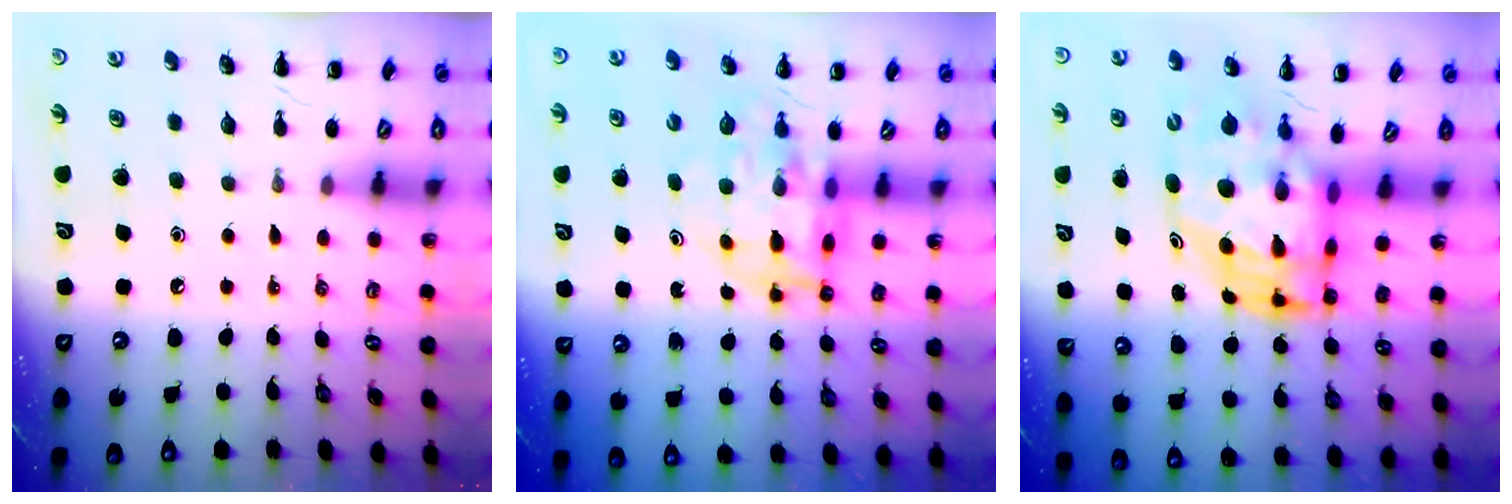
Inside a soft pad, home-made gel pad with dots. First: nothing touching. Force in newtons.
{"total": 9.8, "press": 9.3, "slide": 3.1}
{"total": 9.1, "press": 8.9, "slide": 2.1}